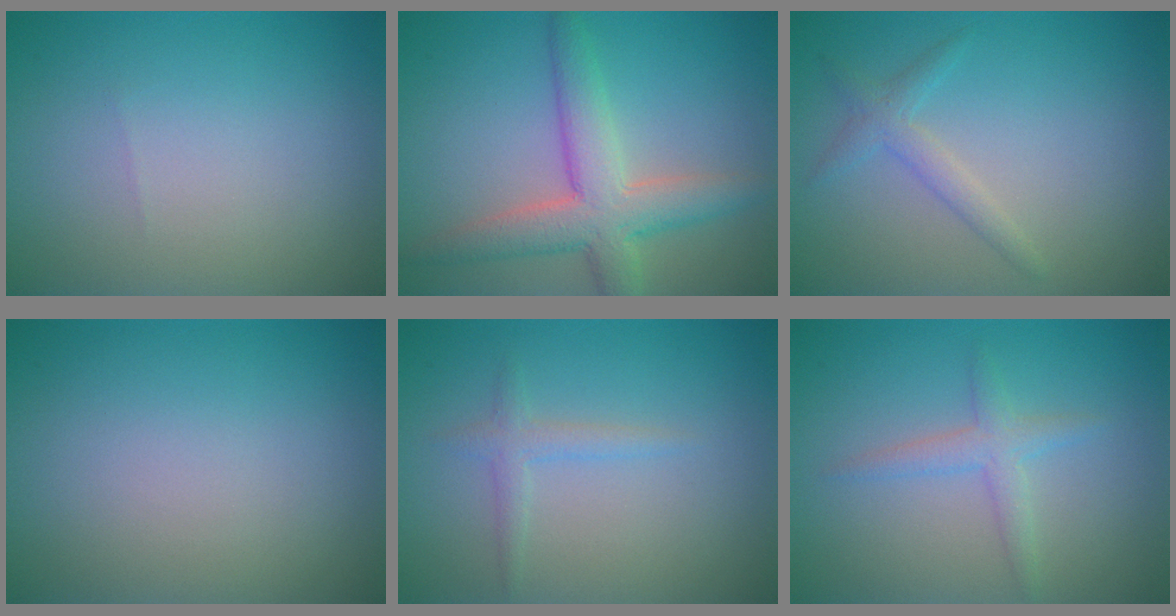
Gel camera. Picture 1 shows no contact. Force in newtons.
{"total": 5.6, "press": 5.6, "slide": 0.6}
{"total": 1.8, "press": 1.8, "slide": 0.0}
{"total": 0.0}
{"total": 1.4, "press": 1.4, "slide": 0.1}
{"total": 1.9, "press": 1.9, "slide": 0.1}